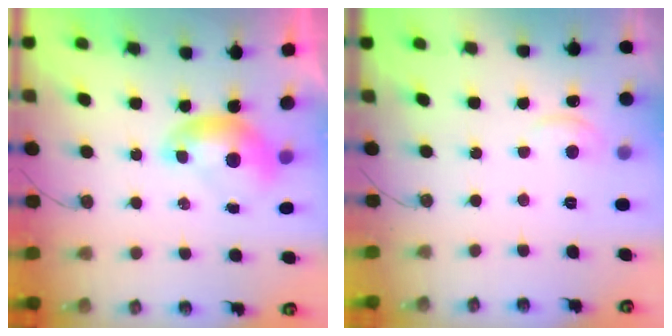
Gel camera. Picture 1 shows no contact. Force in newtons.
{"total": 2.9, "press": 2.9, "slide": 0.2}